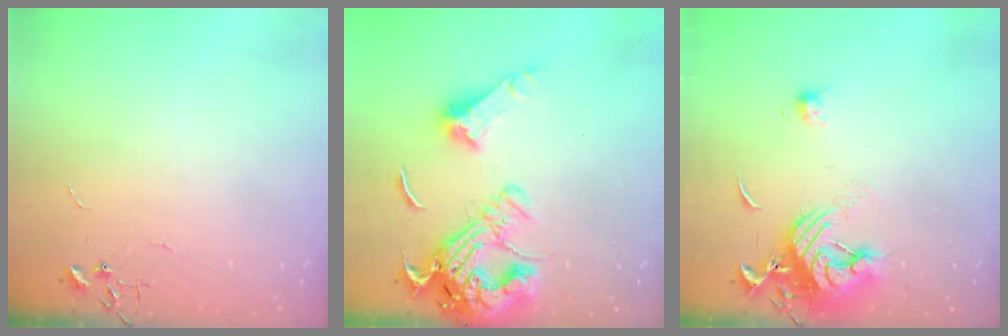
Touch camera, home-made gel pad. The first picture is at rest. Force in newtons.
{"total": 20.6, "press": 20.5, "slide": 2.2}
{"total": 12.3, "press": 12.3, "slide": 1.3}